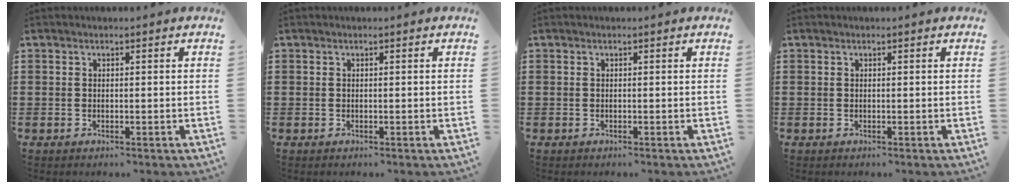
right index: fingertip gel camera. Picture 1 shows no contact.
{"total": 0.0}
{"total": 0.0}
{"total": 0.0}